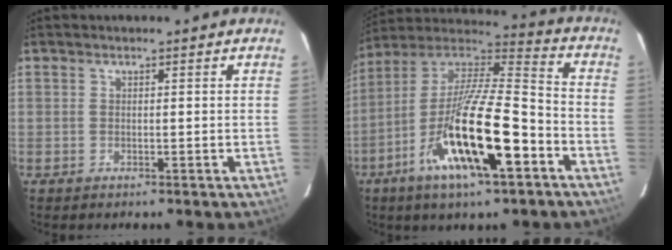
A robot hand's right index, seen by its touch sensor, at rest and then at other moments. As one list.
[{"total": 22.6, "force": [-10.2, 5.5, 19.4], "torque": [-0.356, -0.044, -0.189]}]